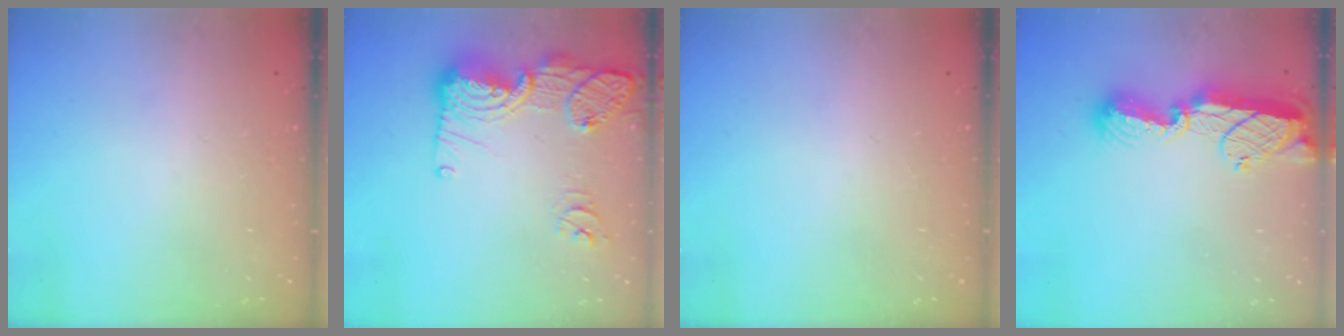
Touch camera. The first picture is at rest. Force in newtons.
{"total": 17.6, "press": 17.3, "slide": 3.3}
{"total": 0.0}
{"total": 12.4, "press": 12.4, "slide": 1.0}